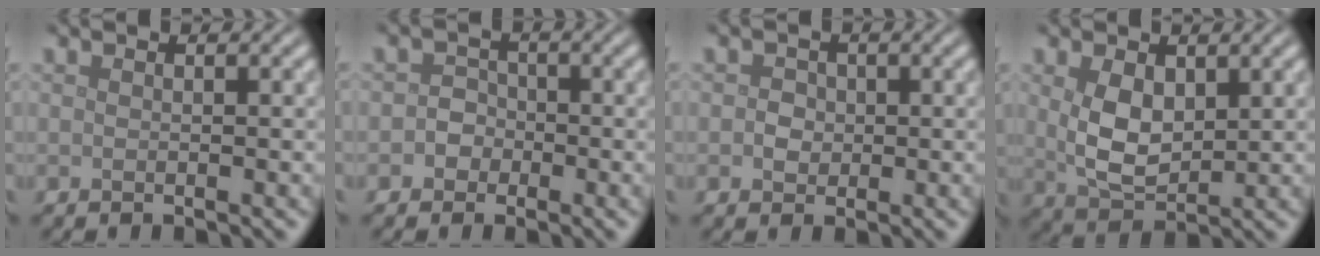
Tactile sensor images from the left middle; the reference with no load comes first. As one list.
[{"total": 1.7, "force": [-0.6, 1.6, 0.4], "torque": [0.013, 0.003, -0.020]}, {"total": 1.4, "force": [-0.1, 1.3, 0.5], "torque": [-0.004, -0.001, -0.003]}, {"total": 4.4, "force": [1.0, 2.7, 3.4], "torque": [-0.083, -0.005, 0.028]}]